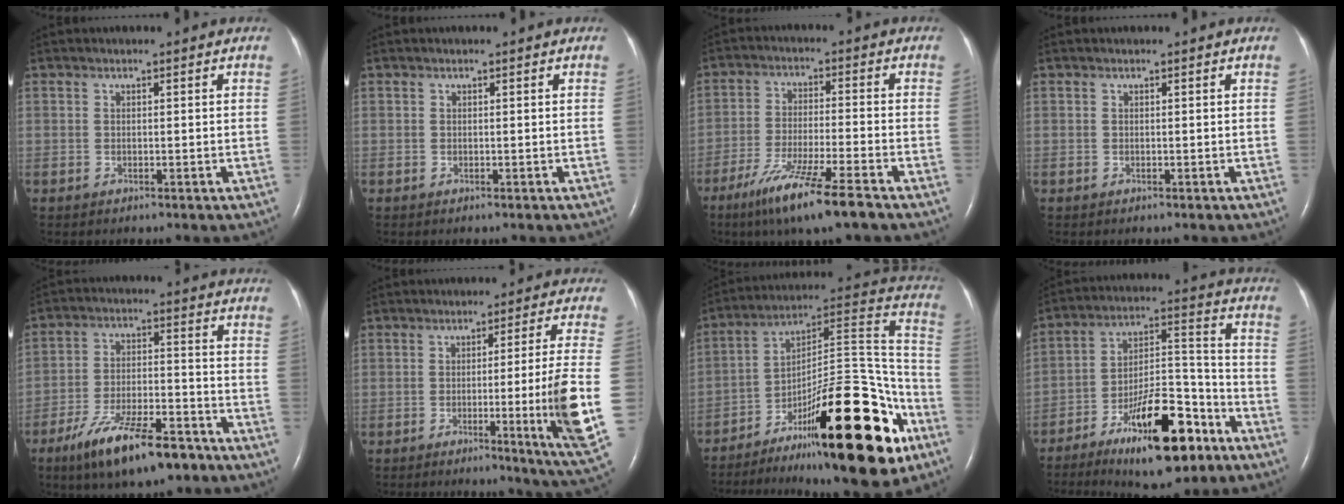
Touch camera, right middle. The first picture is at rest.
{"total": 0.0}
{"total": 11.0, "force": [-7.4, -0.3, 8.1], "torque": [-0.155, -0.035, -0.133]}
{"total": 0.0}
{"total": 13.6, "force": [-9.2, 3.7, 9.2], "torque": [-0.164, -0.010, -0.157]}
{"total": 13.0, "force": [-2.7, -2.3, 12.5], "torque": [-0.170, -0.029, -0.041]}
{"total": 30.5, "force": [-16.6, 6.7, 24.7], "torque": [-0.306, 0.018, -0.250]}
{"total": 18.2, "force": [-11.2, 4.9, 13.6], "torque": [-0.229, 0.008, -0.183]}